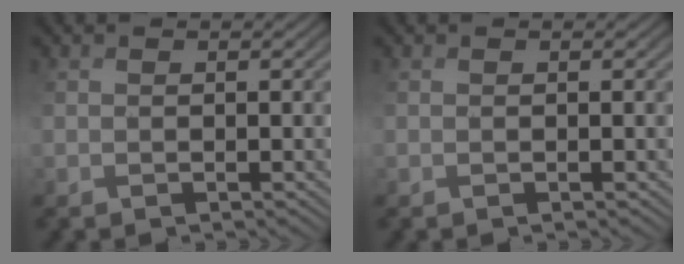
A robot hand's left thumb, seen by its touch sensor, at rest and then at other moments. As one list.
[{"total": 0.0}]